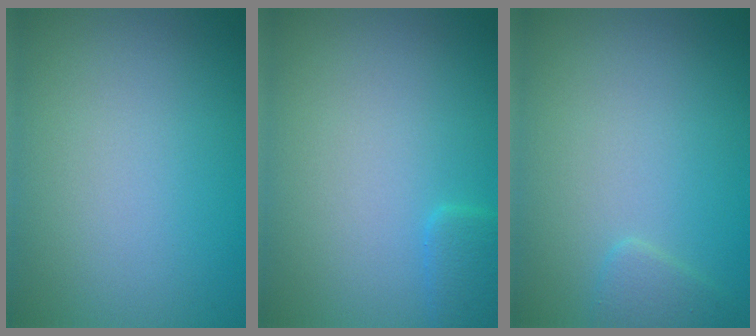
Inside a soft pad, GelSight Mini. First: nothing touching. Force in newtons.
{"total": 1.4, "press": 1.4, "slide": 0.1}
{"total": 1.1, "press": 1.1, "slide": 0.1}